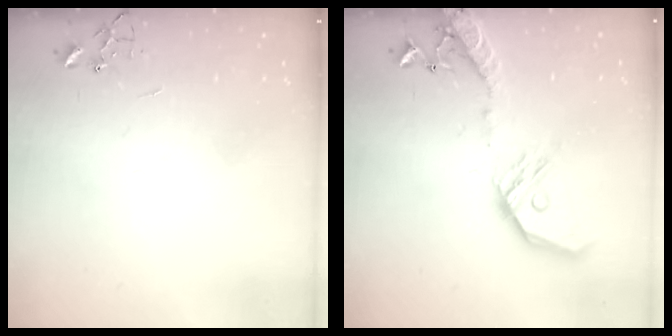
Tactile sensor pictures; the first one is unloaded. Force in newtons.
{"total": 18.2, "press": 17.9, "slide": 3.1}